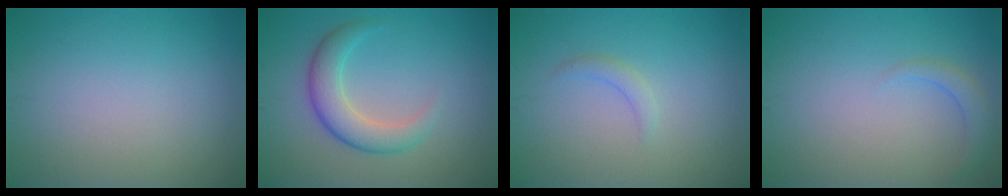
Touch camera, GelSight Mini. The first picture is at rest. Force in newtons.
{"total": 4.0, "press": 4.0, "slide": 0.1}
{"total": 1.2, "press": 1.2, "slide": 0.2}
{"total": 1.7, "press": 1.7, "slide": 0.3}